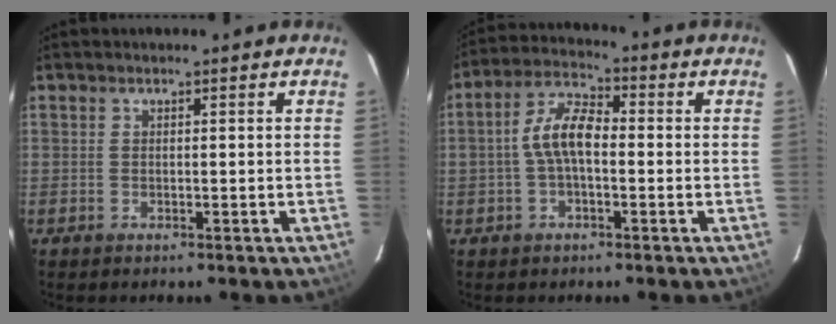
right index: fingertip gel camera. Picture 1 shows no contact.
{"total": 7.5, "force": [-0.8, 3.6, 6.6], "torque": [-0.136, 0.021, -0.018]}